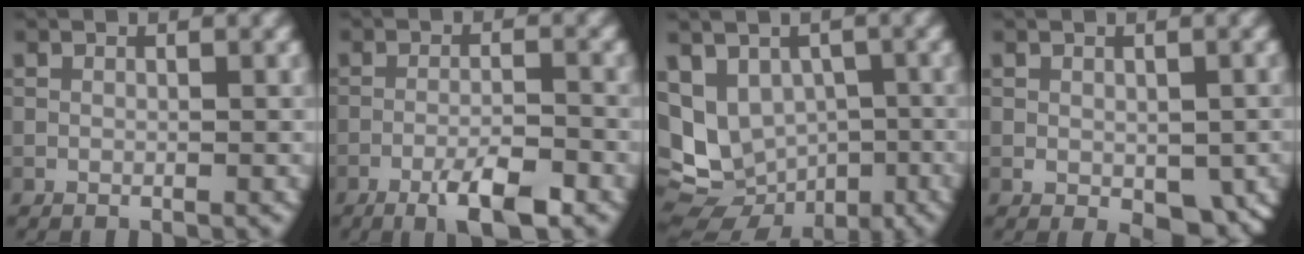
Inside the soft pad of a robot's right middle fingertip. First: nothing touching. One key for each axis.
{"total": 4.5, "fx": -2.8, "fy": 0.7, "fz": 3.5, "tx": -0.065, "ty": 0.001, "tz": -0.050}
{"total": 10.4, "fx": -2.2, "fy": 8.4, "fz": 5.7, "tx": -0.115, "ty": -0.017, "tz": -0.003}
{"total": 3.8, "fx": -1.2, "fy": 2.2, "fz": 2.9, "tx": -0.040, "ty": -0.013, "tz": -0.012}